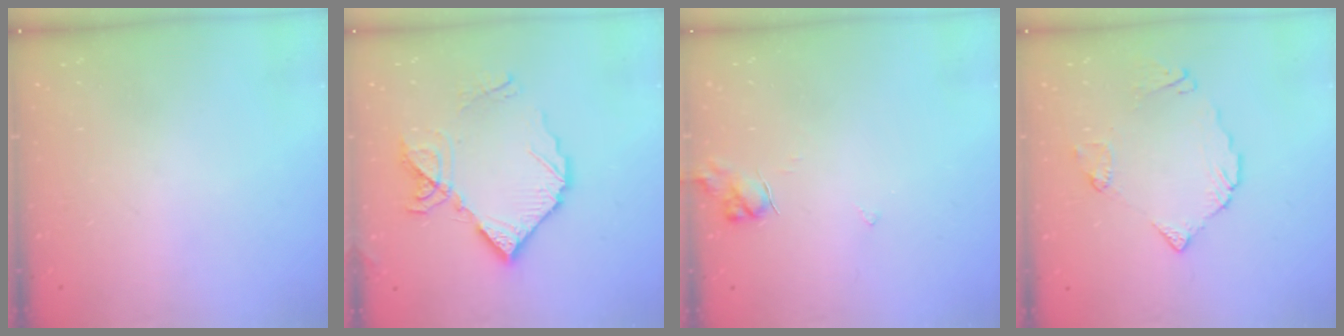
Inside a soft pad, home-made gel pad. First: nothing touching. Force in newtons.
{"total": 13.1, "press": 13.0, "slide": 1.4}
{"total": 5.1, "press": 5.1, "slide": 0.4}
{"total": 9.0, "press": 9.0, "slide": 0.8}